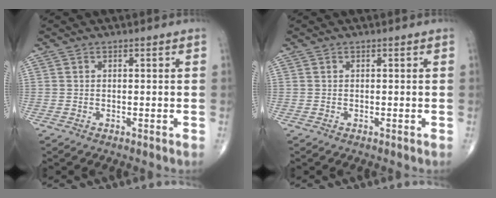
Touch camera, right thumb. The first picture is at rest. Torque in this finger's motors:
{"motor_torque": [0.00, 0.00, 0.00, 0.00, 0.01]}